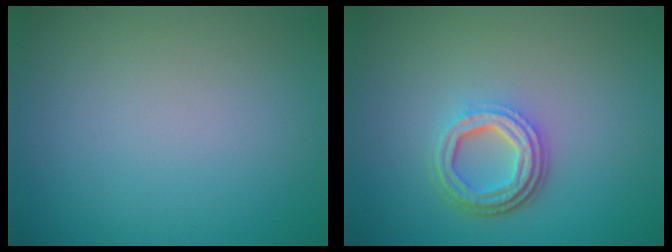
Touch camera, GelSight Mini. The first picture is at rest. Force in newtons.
{"total": 4.2, "press": 3.1, "slide": 2.7}